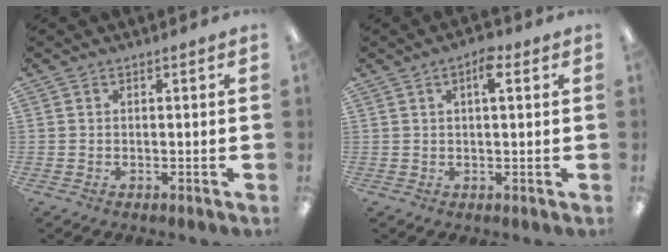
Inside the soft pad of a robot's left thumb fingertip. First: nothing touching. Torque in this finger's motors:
{"motor_torque": [-0.04, 0.11, 0.21, 0.16, 0.00]}